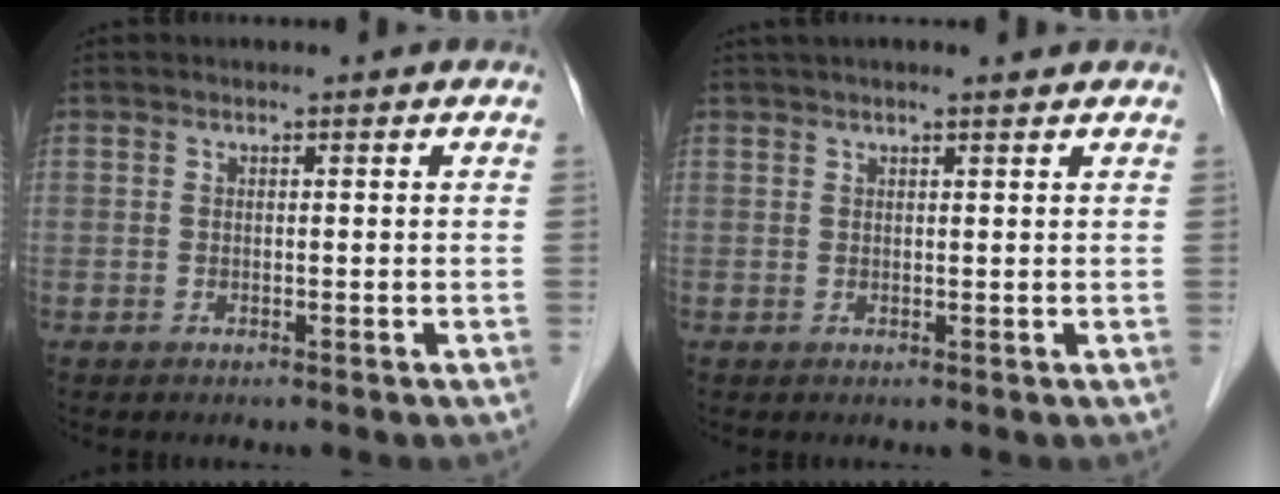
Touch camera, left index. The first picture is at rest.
{"total": 4.9, "force": [4.1, 0.2, 2.6], "torque": [-0.039, 0.030, 0.059]}